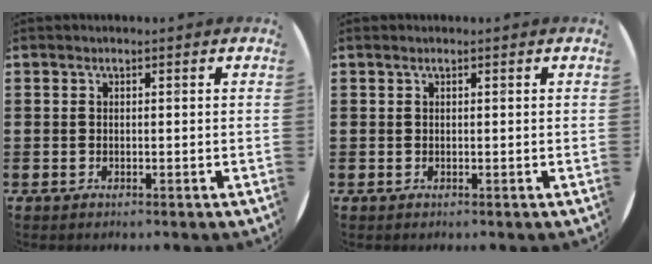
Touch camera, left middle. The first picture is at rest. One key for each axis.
{"total": 0.0}